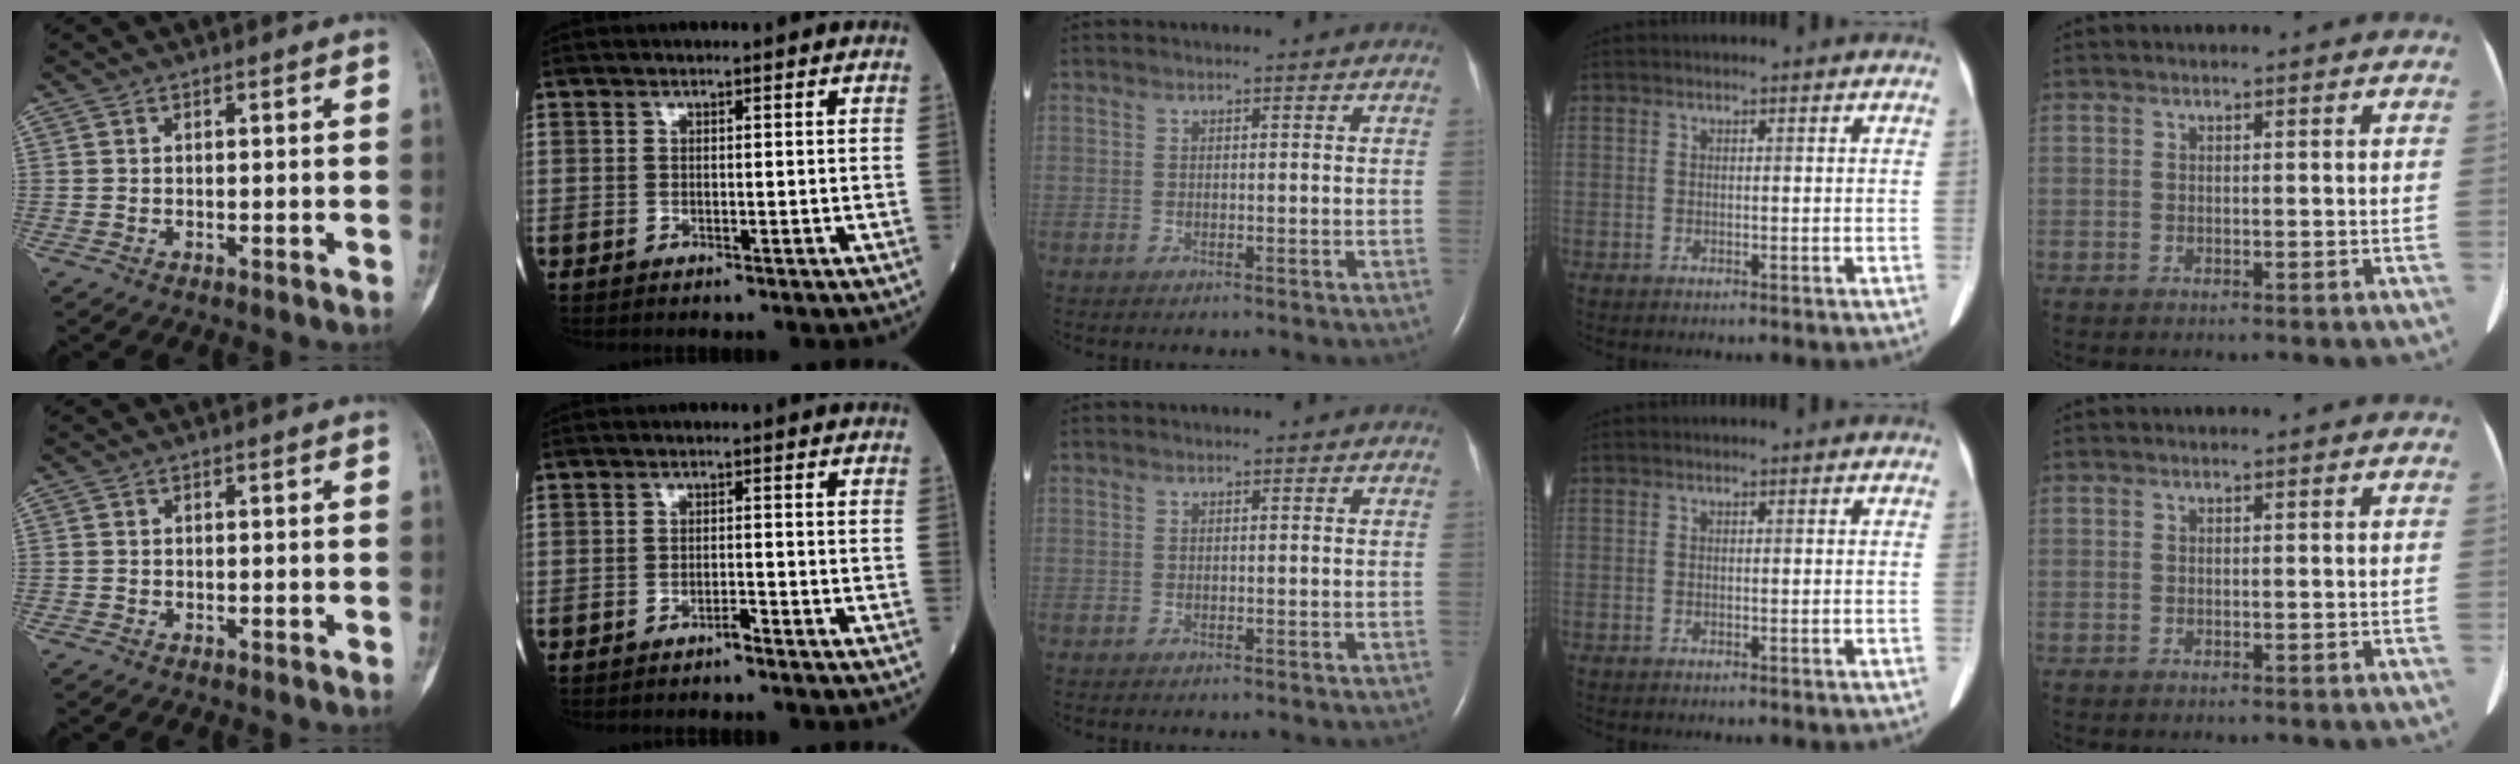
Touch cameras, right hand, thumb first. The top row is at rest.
{"index": {"total": 1.2, "force": [-1.1, 0.1, 0.6], "torque": [-0.010, 0.002, -0.019]}}